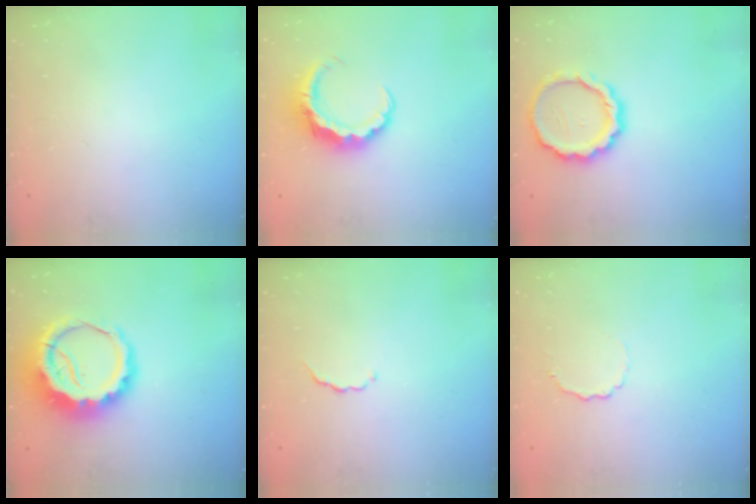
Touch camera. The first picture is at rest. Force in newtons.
{"total": 7.2, "press": 7.2, "slide": 1.0}
{"total": 13.2, "press": 13.0, "slide": 2.7}
{"total": 13.1, "press": 12.7, "slide": 3.1}
{"total": 2.8, "press": 2.7, "slide": 0.5}
{"total": 3.8, "press": 3.7, "slide": 1.1}